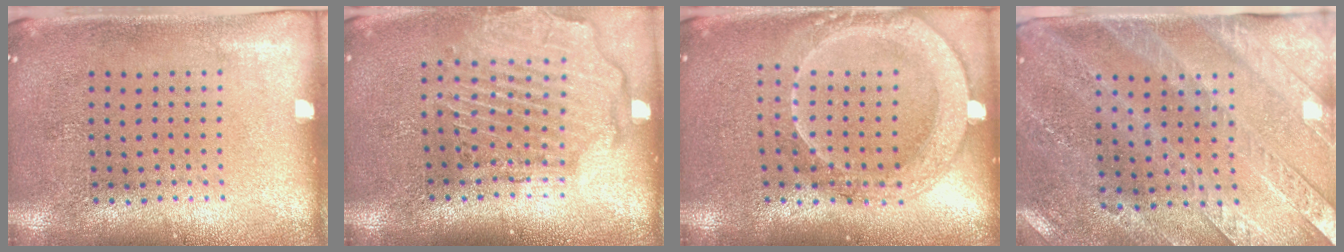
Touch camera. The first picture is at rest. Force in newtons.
{"total": 2.6, "press": 2.2, "slide": 1.4}
{"total": 2.0, "press": 1.9, "slide": 0.8}
{"total": 2.9, "press": 2.7, "slide": 1.1}